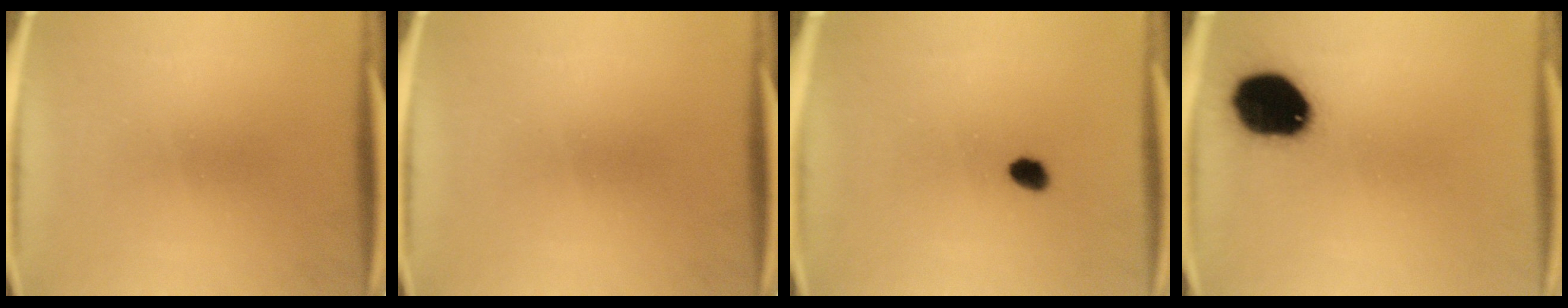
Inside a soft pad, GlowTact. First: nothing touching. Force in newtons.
{"total": 0.0}
{"total": 2.5}
{"total": 16.3}